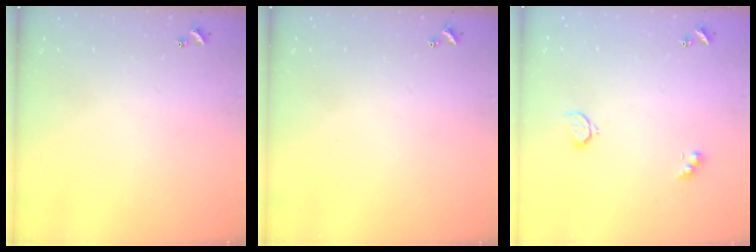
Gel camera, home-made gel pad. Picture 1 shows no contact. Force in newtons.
{"total": 0.0}
{"total": 2.6, "press": 2.6, "slide": 0.5}